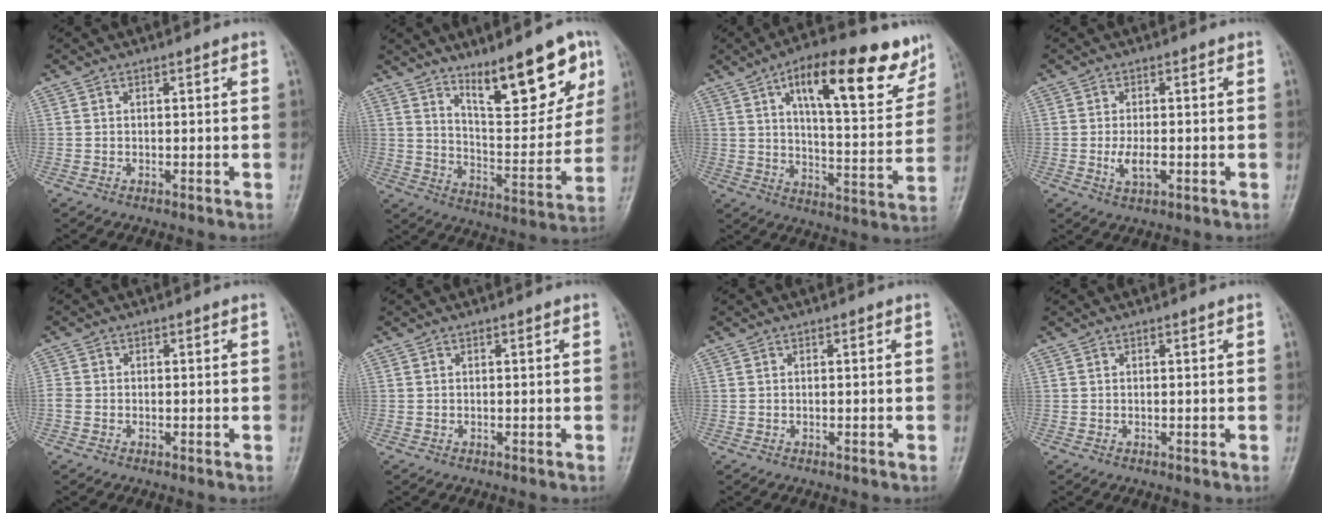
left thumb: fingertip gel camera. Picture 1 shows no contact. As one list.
[{"total": 17.1, "force": [10.7, 5.4, 12.2], "torque": [-0.138, -0.065, 0.177]}, {"total": 20.9, "force": [11.3, 7.5, 16.0], "torque": [-0.188, -0.038, 0.169]}, {"total": 3.8, "force": [-0.8, 1.8, 3.3], "torque": [-0.063, -0.004, -0.015]}, {"total": 1.5, "force": [-0.5, 1.2, 0.8], "torque": [-0.018, 0.000, -0.014]}, {"total": 0.0}, {"total": 0.0}, {"total": 0.0}]